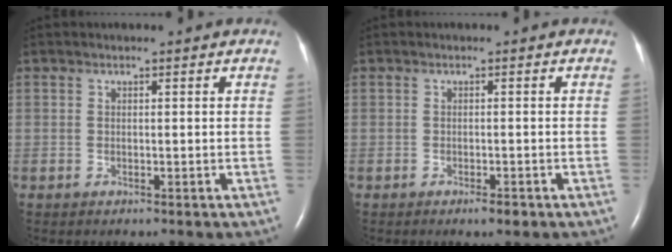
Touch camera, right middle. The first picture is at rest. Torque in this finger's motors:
{"motor_torque": [0.41, -0.24, 0.00, 0.00]}